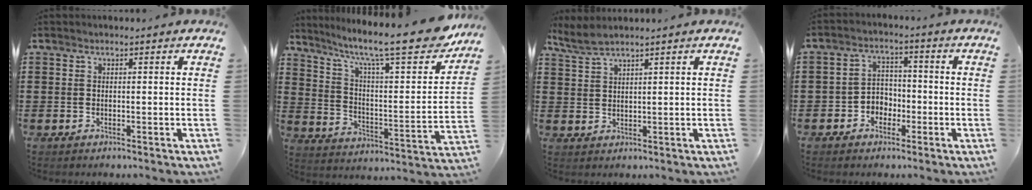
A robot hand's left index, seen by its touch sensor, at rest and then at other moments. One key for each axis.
{"total": 13.0, "fx": 9.9, "fy": 1.8, "fz": 8.2, "tx": -0.160, "ty": -0.065, "tz": 0.158}
{"total": 2.5, "fx": 2.1, "fy": 0.1, "fz": 1.4, "tx": -0.033, "ty": -0.001, "tz": 0.041}
{"total": 3.8, "fx": -2.1, "fy": 2.9, "fz": 1.2, "tx": -0.032, "ty": 0.011, "tz": -0.047}